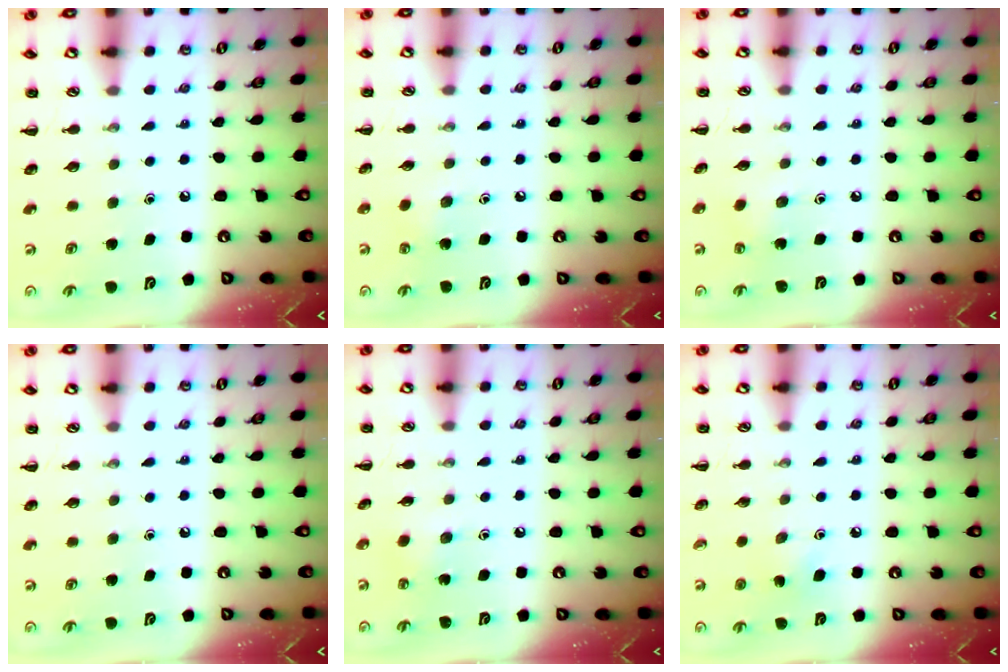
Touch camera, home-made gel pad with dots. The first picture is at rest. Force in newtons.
{"total": 5.0, "press": 4.8, "slide": 1.5}
{"total": 2.0, "press": 1.9, "slide": 0.6}
{"total": 0.0}
{"total": 3.0, "press": 2.8, "slide": 1.0}
{"total": 3.0, "press": 2.9, "slide": 1.0}